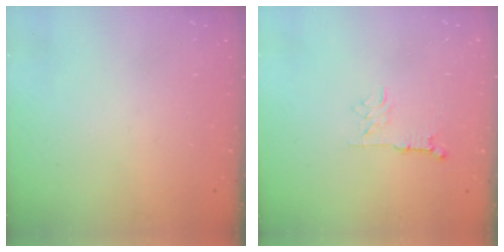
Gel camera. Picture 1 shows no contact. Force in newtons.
{"total": 5.4, "press": 5.4, "slide": 0.7}